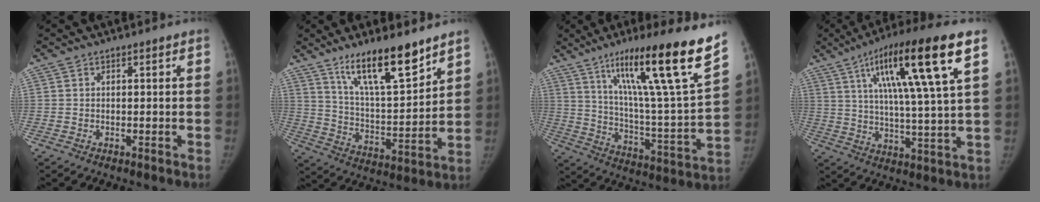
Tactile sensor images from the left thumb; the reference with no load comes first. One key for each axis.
{"total": 16.0, "fx": 11.3, "fy": 4.0, "fz": 10.7, "tx": -0.158, "ty": -0.073, "tz": 0.206}
{"total": 25.2, "fx": 15.8, "fy": 1.2, "fz": 19.6, "tx": -0.285, "ty": -0.063, "tz": 0.260}
{"total": 20.4, "fx": 8.8, "fy": 2.5, "fz": 18.3, "tx": -0.296, "ty": -0.016, "tz": 0.137}